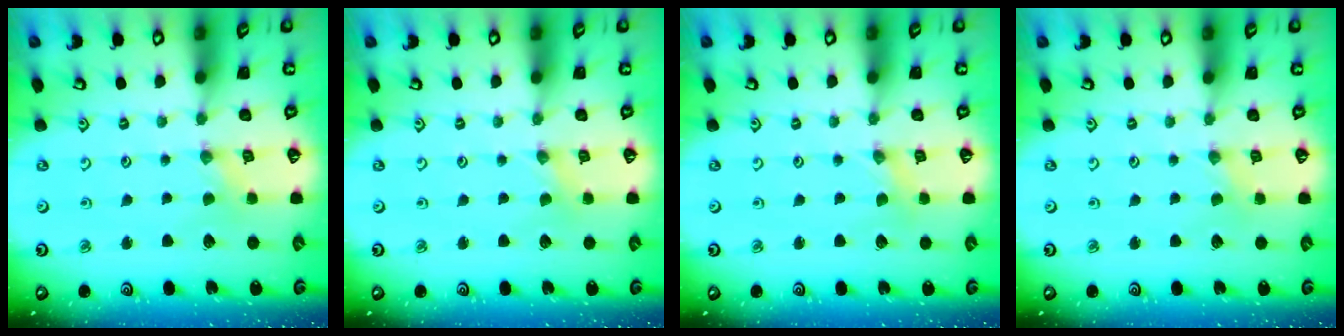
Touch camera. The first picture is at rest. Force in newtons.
{"total": 0.0}
{"total": 0.0}
{"total": 0.0}